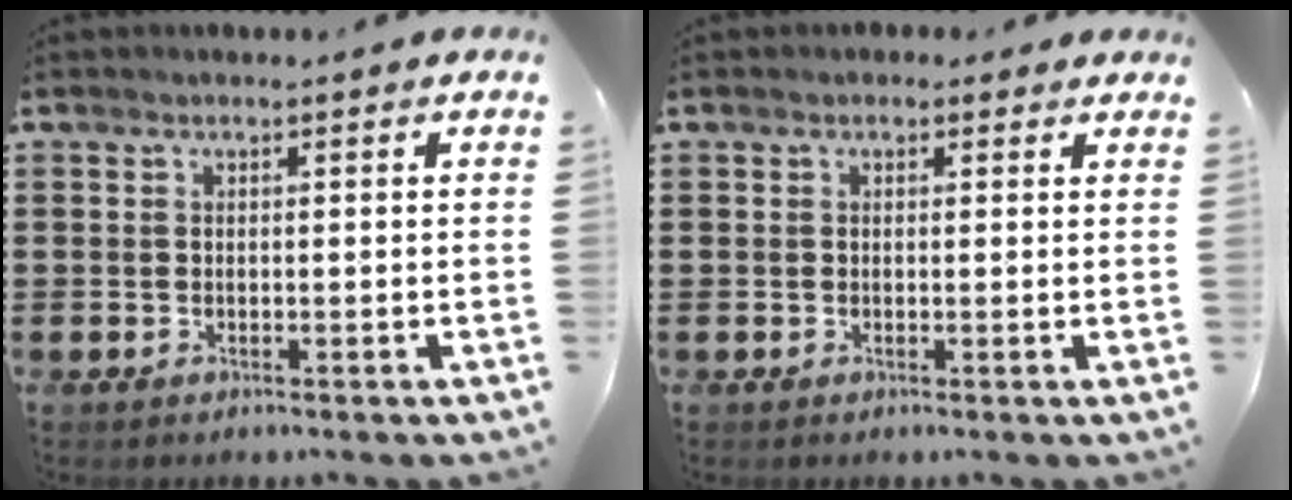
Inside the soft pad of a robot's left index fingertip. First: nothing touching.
{"total": 1.0, "force": [0.5, 0.8, 0.3], "torque": [-0.009, 0.007, 0.009]}